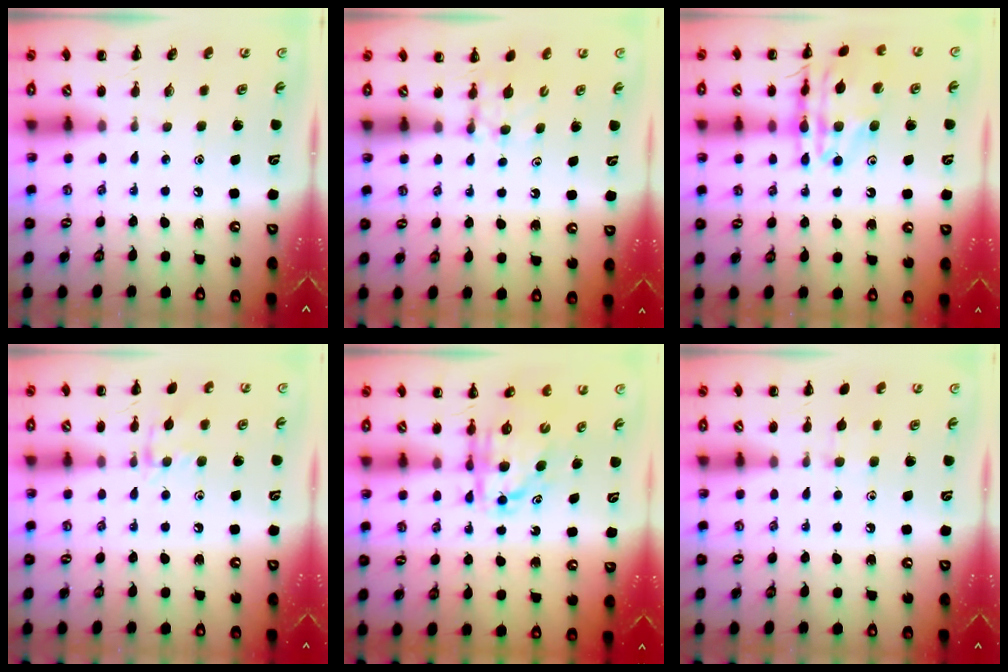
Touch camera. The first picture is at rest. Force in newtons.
{"total": 4.9, "press": 4.7, "slide": 1.4}
{"total": 16.8, "press": 16.7, "slide": 1.8}
{"total": 8.3, "press": 8.3, "slide": 0.8}
{"total": 6.6, "press": 6.5, "slide": 1.1}
{"total": 6.2, "press": 5.8, "slide": 2.2}